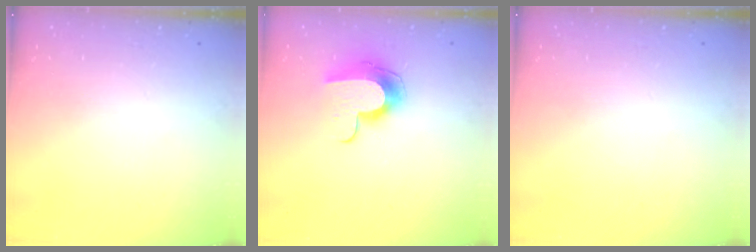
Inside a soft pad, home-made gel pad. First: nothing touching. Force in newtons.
{"total": 10.5, "press": 10.5, "slide": 0.3}
{"total": 0.0}